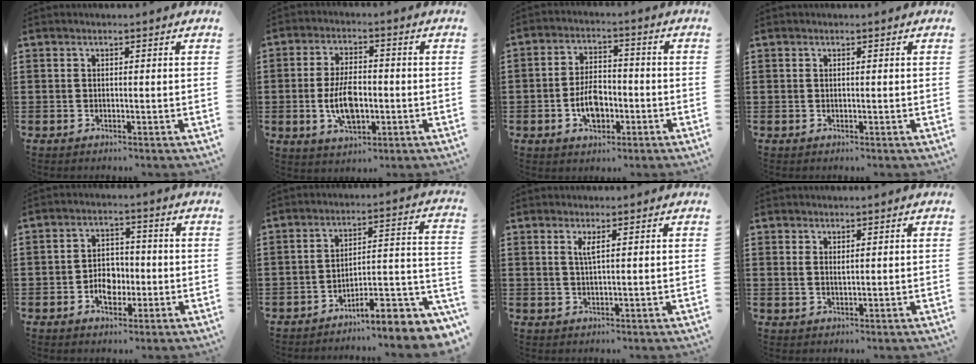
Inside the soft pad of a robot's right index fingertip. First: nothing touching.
{"total": 7.5, "force": [-1.3, 3.8, 6.3], "torque": [-0.129, -0.002, -0.030]}
{"total": 5.9, "force": [-2.1, 3.6, 4.1], "torque": [-0.078, 0.004, -0.041]}
{"total": 0.0}
{"total": 4.8, "force": [-1.5, 3.4, 3.0], "torque": [-0.042, 0.000, -0.031]}
{"total": 6.7, "force": [-5.4, 1.3, 3.8], "torque": [-0.047, -0.010, -0.104]}
{"total": 1.8, "force": [0.8, -0.1, 1.6], "torque": [-0.035, -0.002, 0.012]}
{"total": 1.1, "force": [0.7, 0.3, 0.7], "torque": [-0.016, 0.003, 0.012]}